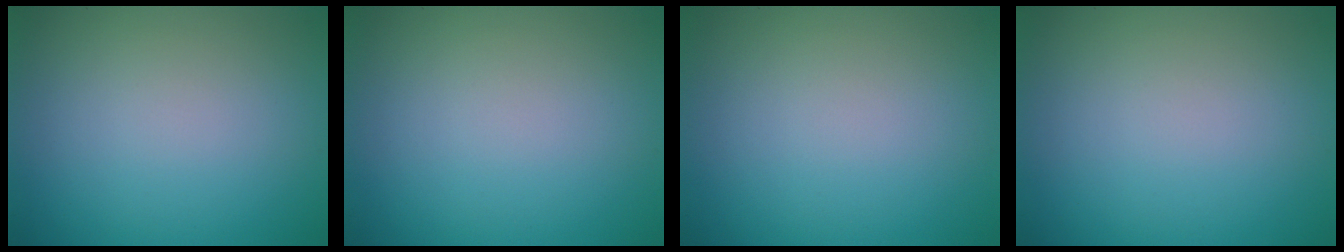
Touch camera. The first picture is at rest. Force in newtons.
{"total": 0.0}
{"total": 0.0}
{"total": 0.0}